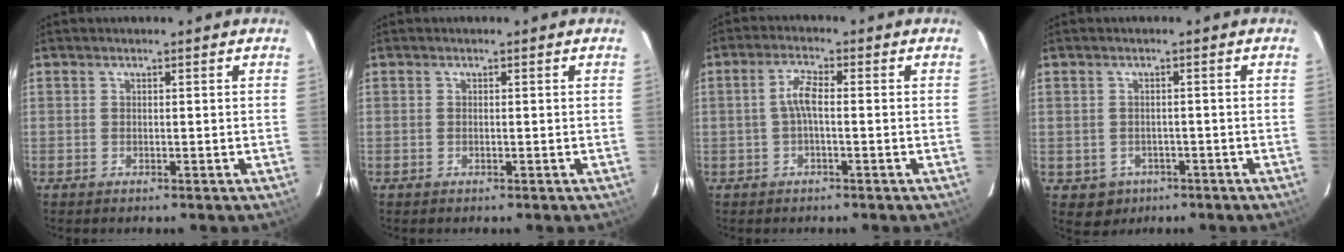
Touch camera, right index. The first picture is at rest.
{"total": 0.0}
{"total": 3.5, "force": [-0.4, 0.8, 3.3], "torque": [-0.070, 0.009, -0.008]}
{"total": 3.9, "force": [-1.4, 3.6, 0.7], "torque": [-0.024, 0.004, -0.009]}